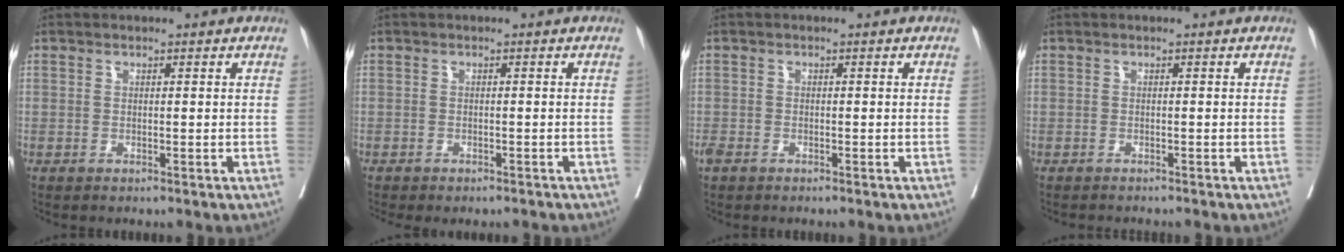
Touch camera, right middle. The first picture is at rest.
{"total": 3.6, "force": [-3.2, 1.0, 1.3], "torque": [-0.015, -0.001, -0.042]}
{"total": 1.9, "force": [-1.3, 0.9, 1.0], "torque": [-0.028, -0.006, -0.025]}
{"total": 2.4, "force": [-2.3, 0.2, 0.6], "torque": [-0.009, -0.005, -0.031]}